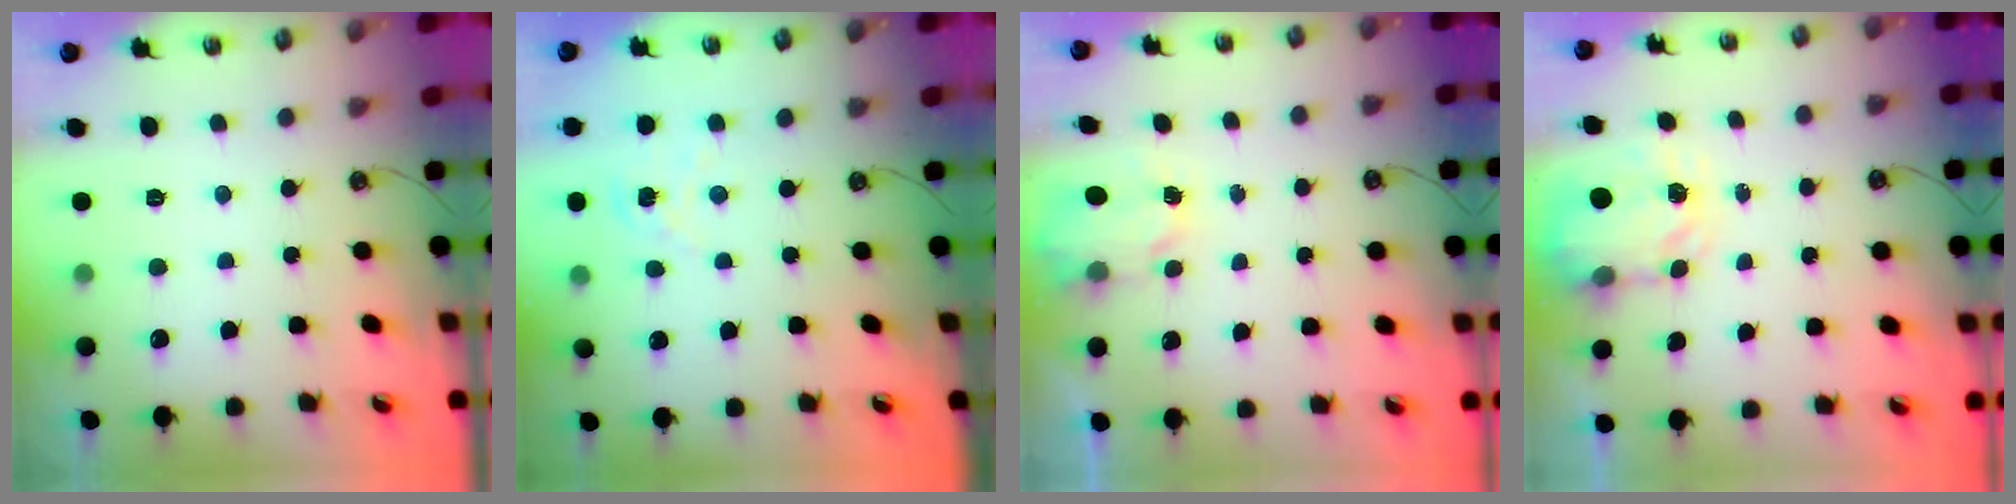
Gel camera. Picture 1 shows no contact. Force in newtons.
{"total": 1.2, "press": 1.1, "slide": 0.2}
{"total": 2.3, "press": 2.3, "slide": 0.2}
{"total": 3.8, "press": 3.8, "slide": 0.5}